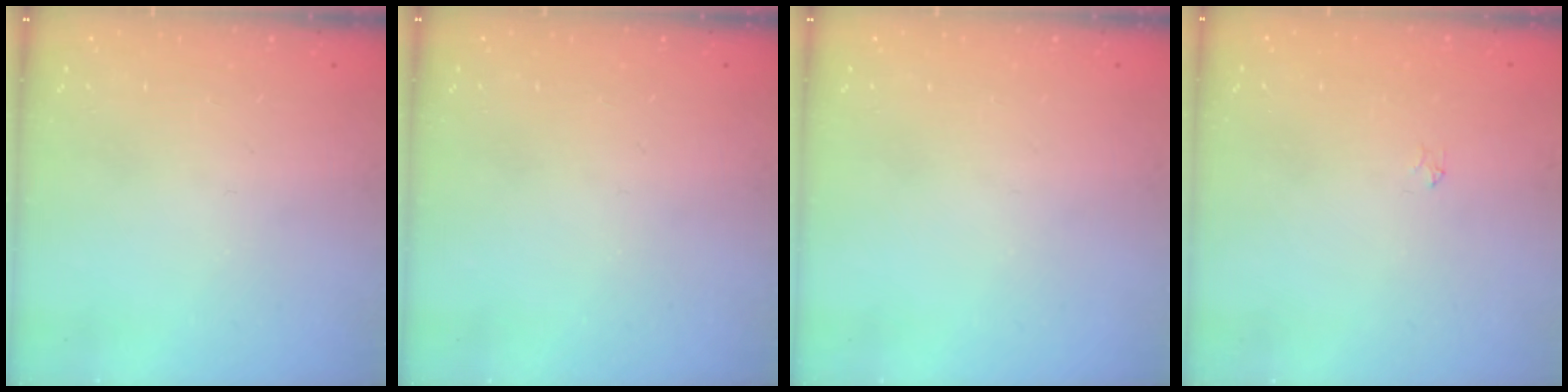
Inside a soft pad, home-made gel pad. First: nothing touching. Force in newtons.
{"total": 0.0}
{"total": 0.0}
{"total": 2.2, "press": 2.2, "slide": 0.3}